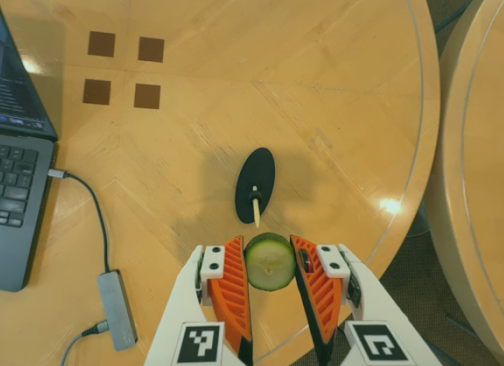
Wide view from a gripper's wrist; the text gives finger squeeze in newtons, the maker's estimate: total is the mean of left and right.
{"total": 7.9, "left": 7.7, "right": 8.2}